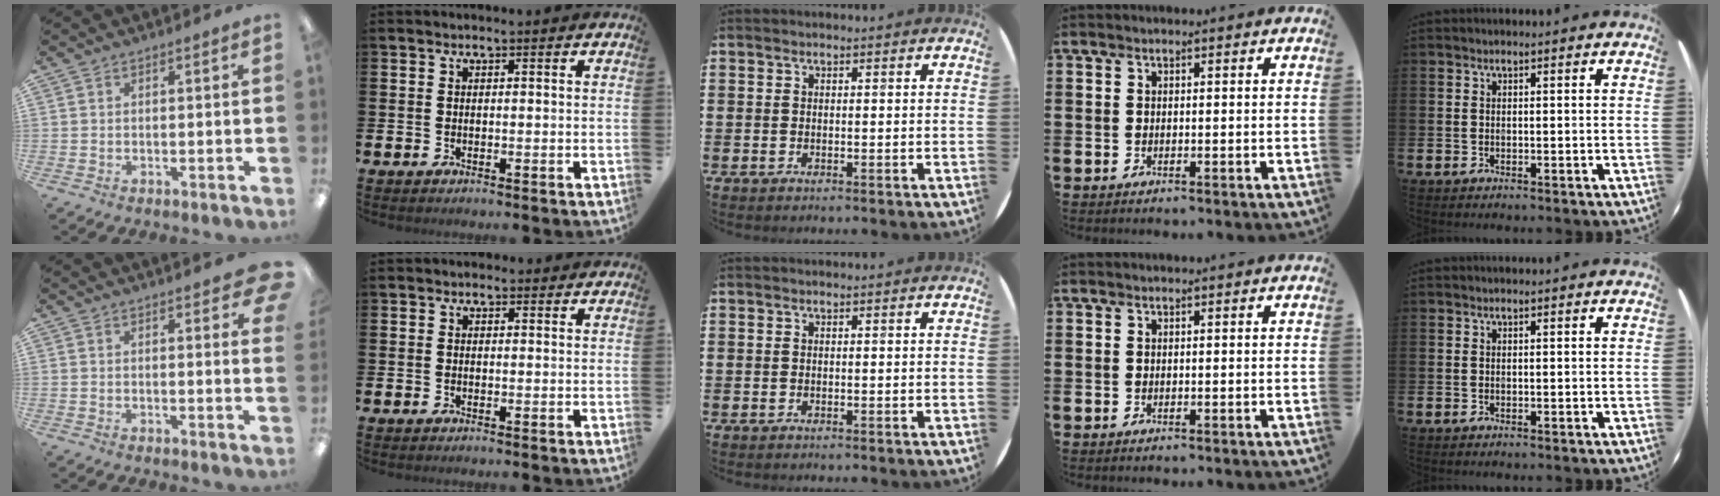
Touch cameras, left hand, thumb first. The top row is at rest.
{"thumb": {"total": 4.7, "force": [3.1, 1.2, 3.3], "torque": [-0.040, -0.017, 0.048]}, "index": {"total": 0.8, "force": [0.5, 0.6, 0.1], "torque": [0.013, 0.004, 0.005]}}